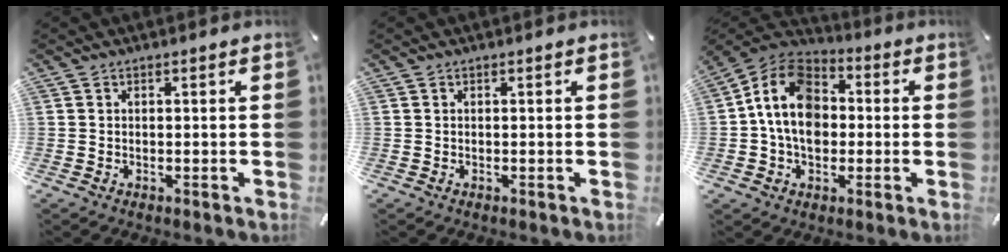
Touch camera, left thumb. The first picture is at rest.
{"total": 0.0}
{"total": 12.9, "force": [-1.2, 10.1, 7.9], "torque": [-0.163, 0.020, -0.026]}